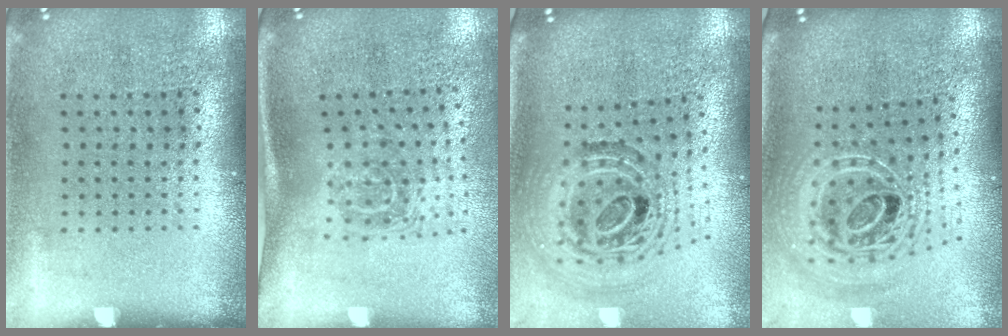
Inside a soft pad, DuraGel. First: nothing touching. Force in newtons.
{"total": 1.7, "press": 1.2, "slide": 1.2}
{"total": 1.6, "press": 1.3, "slide": 0.9}
{"total": 2.7, "press": 1.8, "slide": 2.0}